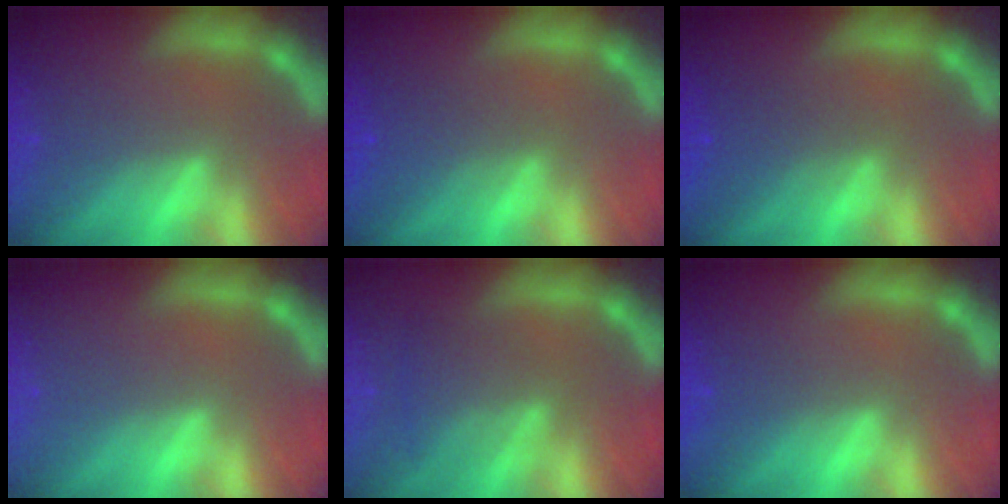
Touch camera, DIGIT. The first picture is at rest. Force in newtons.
{"total": 2.5}
{"total": 2.5}
{"total": 0.0}
{"total": 4.0}
{"total": 1.0}